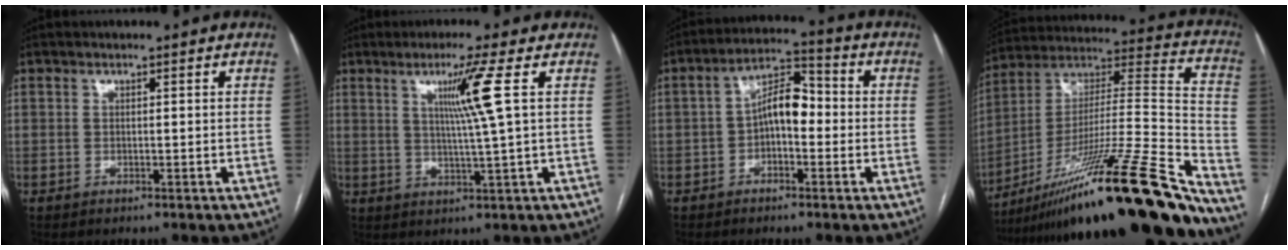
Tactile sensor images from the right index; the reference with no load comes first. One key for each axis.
{"total": 6.9, "fx": 2.1, "fy": -2.0, "fz": 6.2, "tx": -0.116, "ty": -0.007, "tz": 0.043}
{"total": 7.2, "fx": -0.8, "fy": 3.3, "fz": 6.4, "tx": -0.111, "ty": 0.036, "tz": -0.018}
{"total": 34.6, "fx": -25.4, "fy": 1.1, "fz": 23.5, "tx": -0.307, "ty": -0.016, "tz": -0.412}